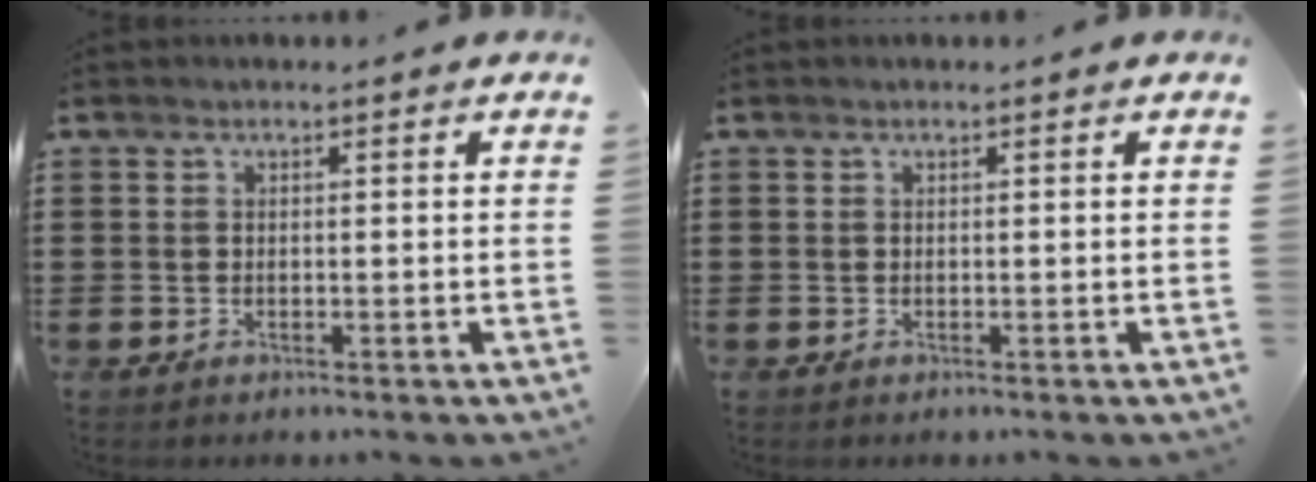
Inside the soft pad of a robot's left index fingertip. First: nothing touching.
{"total": 0.0}